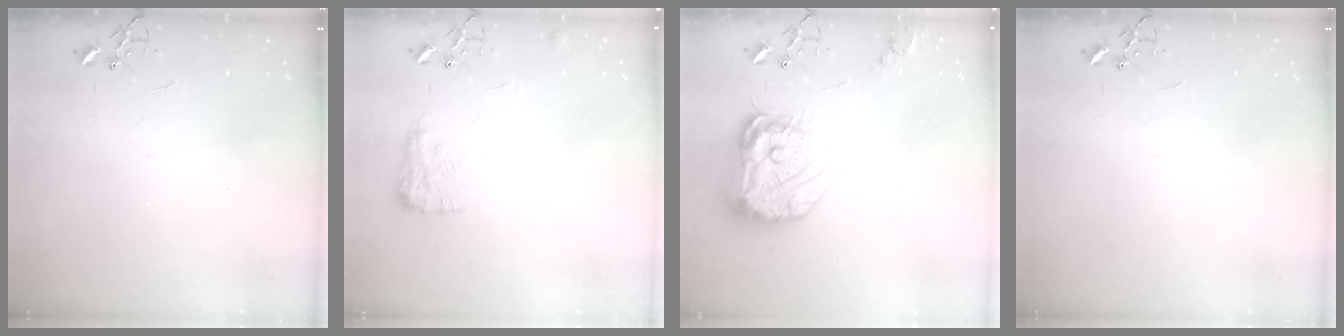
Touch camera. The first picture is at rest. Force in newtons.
{"total": 9.5, "press": 9.5, "slide": 0.3}
{"total": 19.8, "press": 19.7, "slide": 2.0}
{"total": 0.0}